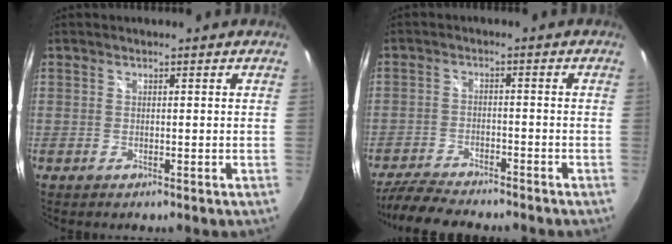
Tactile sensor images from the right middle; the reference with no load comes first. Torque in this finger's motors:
{"motor_torque": [0.69, -0.81, 0.06, 0.04]}